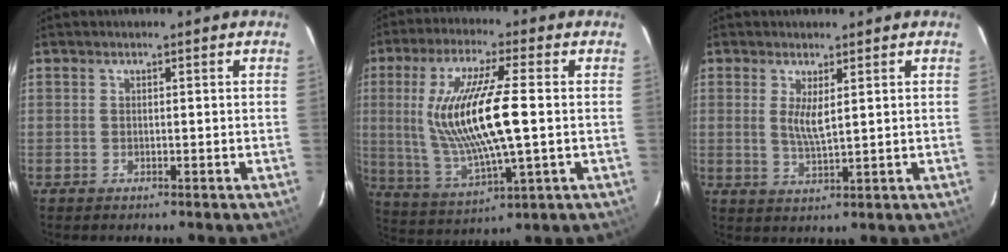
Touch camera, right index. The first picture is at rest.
{"total": 17.1, "force": [0.8, 3.3, 16.8], "torque": [-0.324, -0.012, 0.028]}
{"total": 4.0, "force": [1.2, 0.8, 3.7], "torque": [-0.071, -0.010, 0.022]}